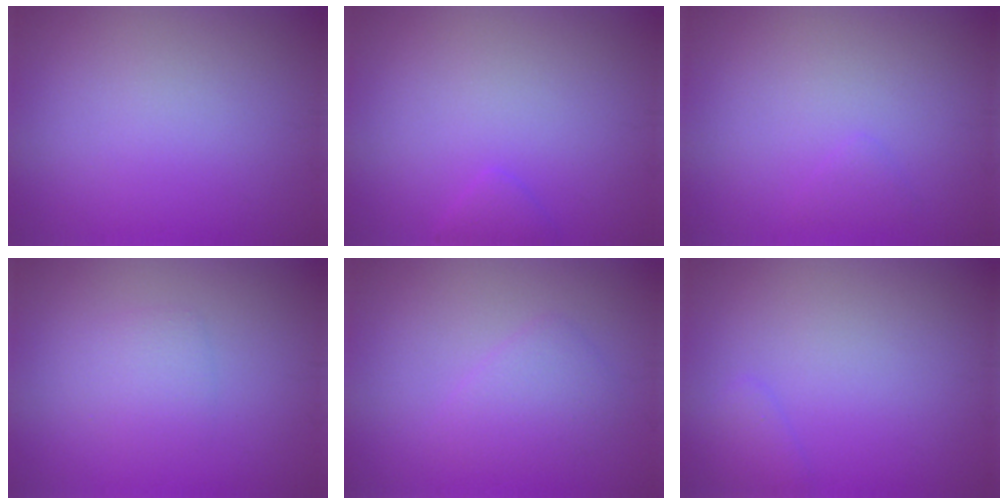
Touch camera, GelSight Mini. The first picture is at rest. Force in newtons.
{"total": 1.0, "press": 1.0, "slide": 0.1}
{"total": 0.7, "press": 0.7, "slide": 0.0}
{"total": 1.8, "press": 1.8, "slide": 0.2}
{"total": 2.3, "press": 2.3, "slide": 0.0}
{"total": 1.3, "press": 1.3, "slide": 0.1}